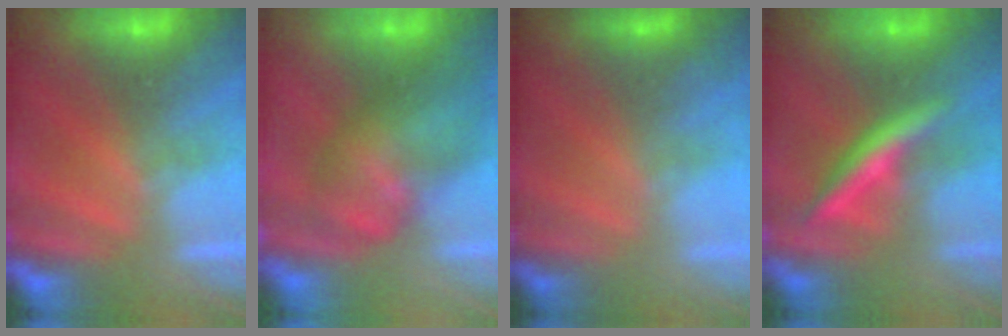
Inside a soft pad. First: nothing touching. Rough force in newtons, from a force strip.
{"total": 6.0}
{"total": 1.9}
{"total": 2.8}